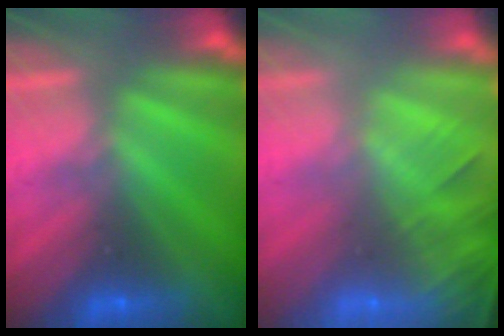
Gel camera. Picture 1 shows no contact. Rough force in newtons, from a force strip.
{"total": 10.8}